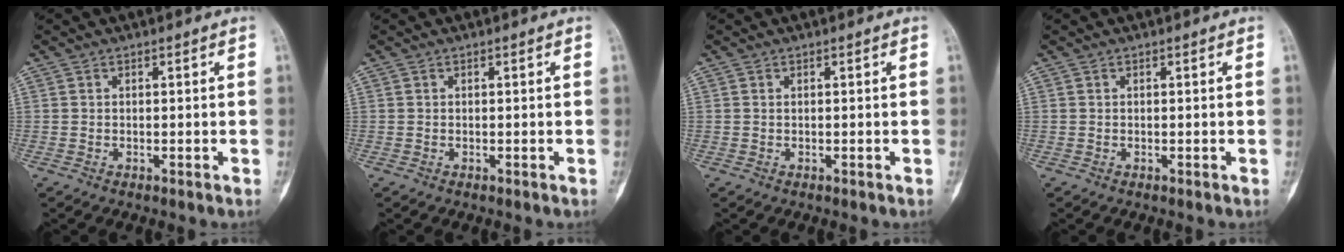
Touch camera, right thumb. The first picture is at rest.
{"total": 0.0}
{"total": 0.0}
{"total": 0.0}